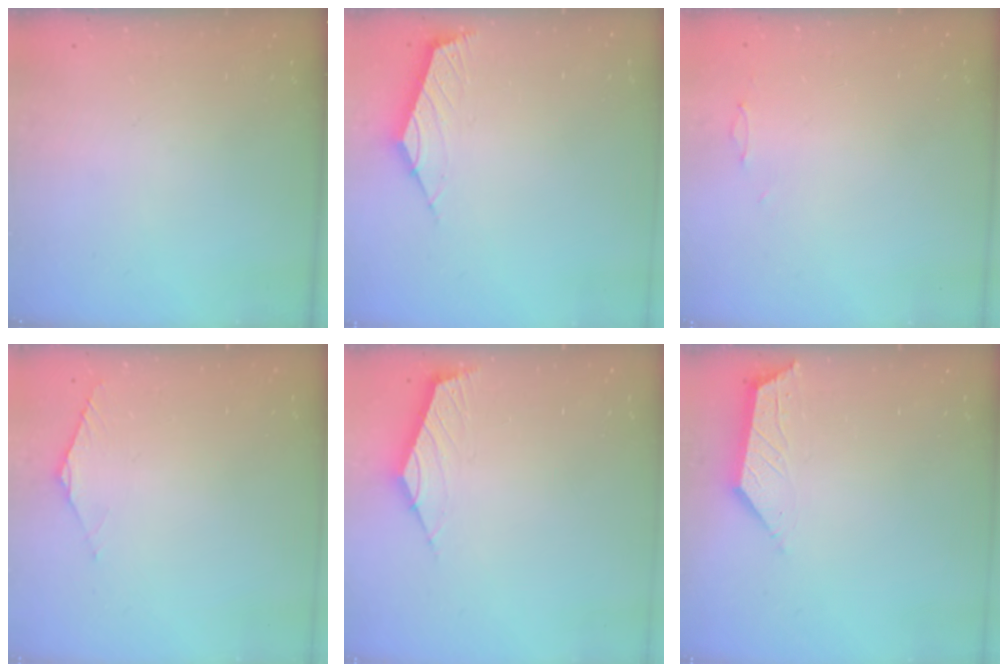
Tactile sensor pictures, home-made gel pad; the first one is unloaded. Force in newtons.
{"total": 2.6, "press": 2.5, "slide": 0.6}
{"total": 0.0}
{"total": 2.1, "press": 2.1, "slide": 0.6}
{"total": 2.6, "press": 2.5, "slide": 0.6}
{"total": 3.0, "press": 2.9, "slide": 0.5}